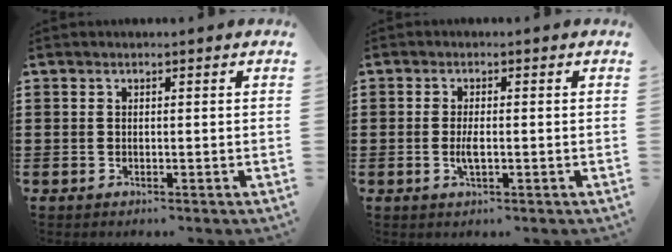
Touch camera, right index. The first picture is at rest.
{"total": 2.5, "force": [-0.3, 0.7, 2.3], "torque": [-0.049, -0.003, -0.008]}